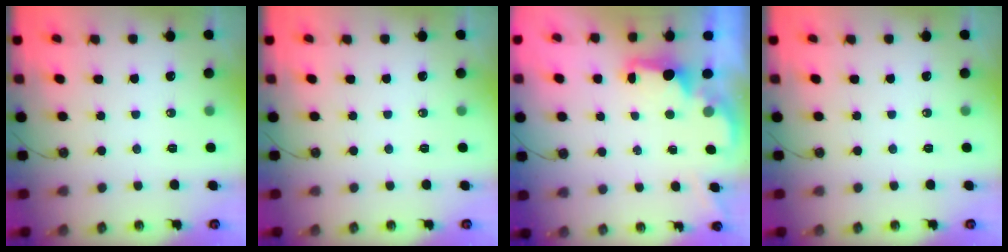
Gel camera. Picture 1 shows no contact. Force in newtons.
{"total": 0.0}
{"total": 1.9, "press": 1.7, "slide": 0.7}
{"total": 0.6, "press": 0.0, "slide": 0.6}